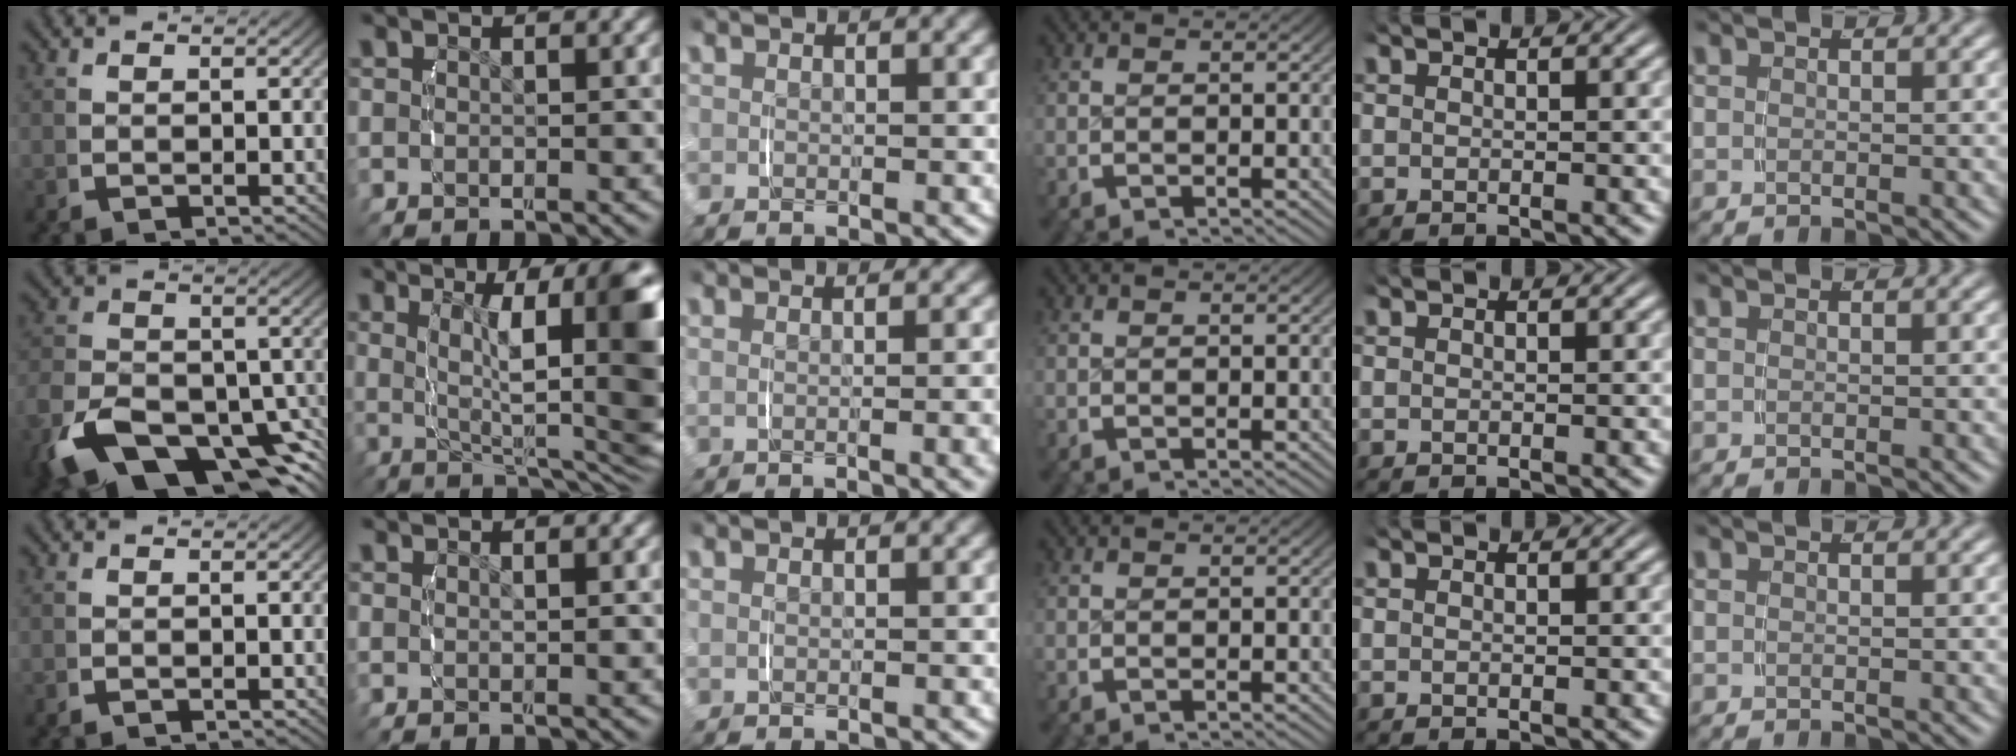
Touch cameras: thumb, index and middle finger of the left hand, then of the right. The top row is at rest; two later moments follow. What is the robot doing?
{"motion": "lift_and_place", "object": "ethernet cable"}